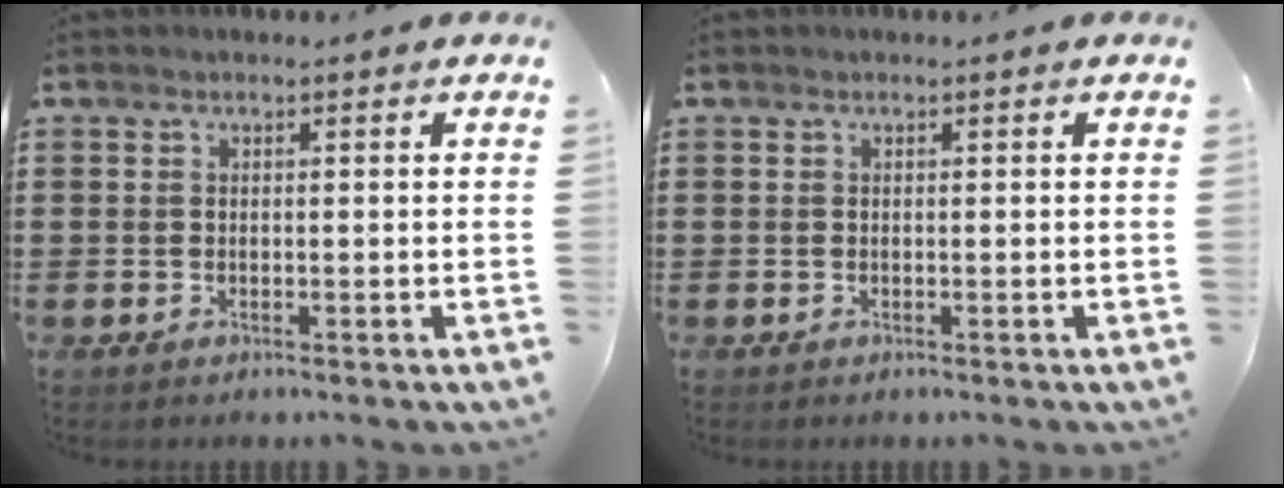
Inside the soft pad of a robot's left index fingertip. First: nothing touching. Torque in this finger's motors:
{"motor_torque": [-0.02, -0.01, 0.00, 0.00]}